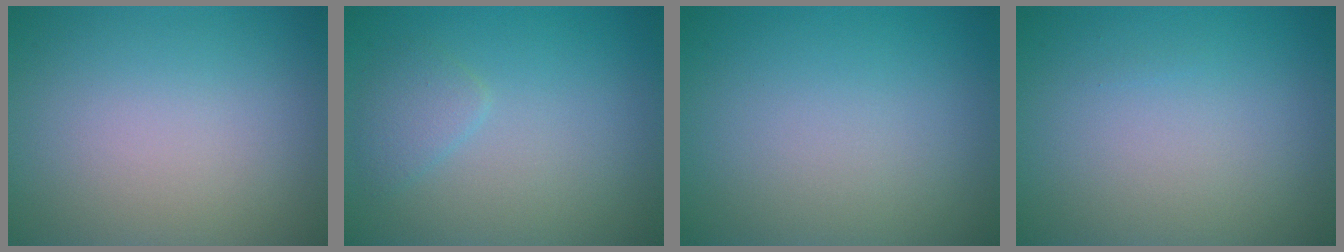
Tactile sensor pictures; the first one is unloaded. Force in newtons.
{"total": 1.5, "press": 1.5, "slide": 0.1}
{"total": 0.0}
{"total": 0.0}